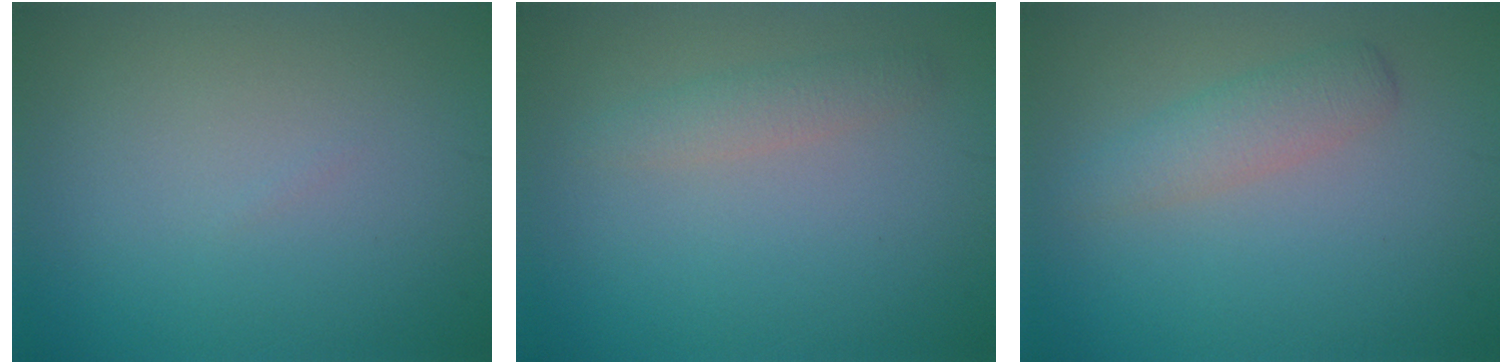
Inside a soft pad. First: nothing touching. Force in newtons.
{"total": 1.6, "press": 1.6, "slide": 0.0}
{"total": 2.5, "press": 2.5, "slide": 0.0}